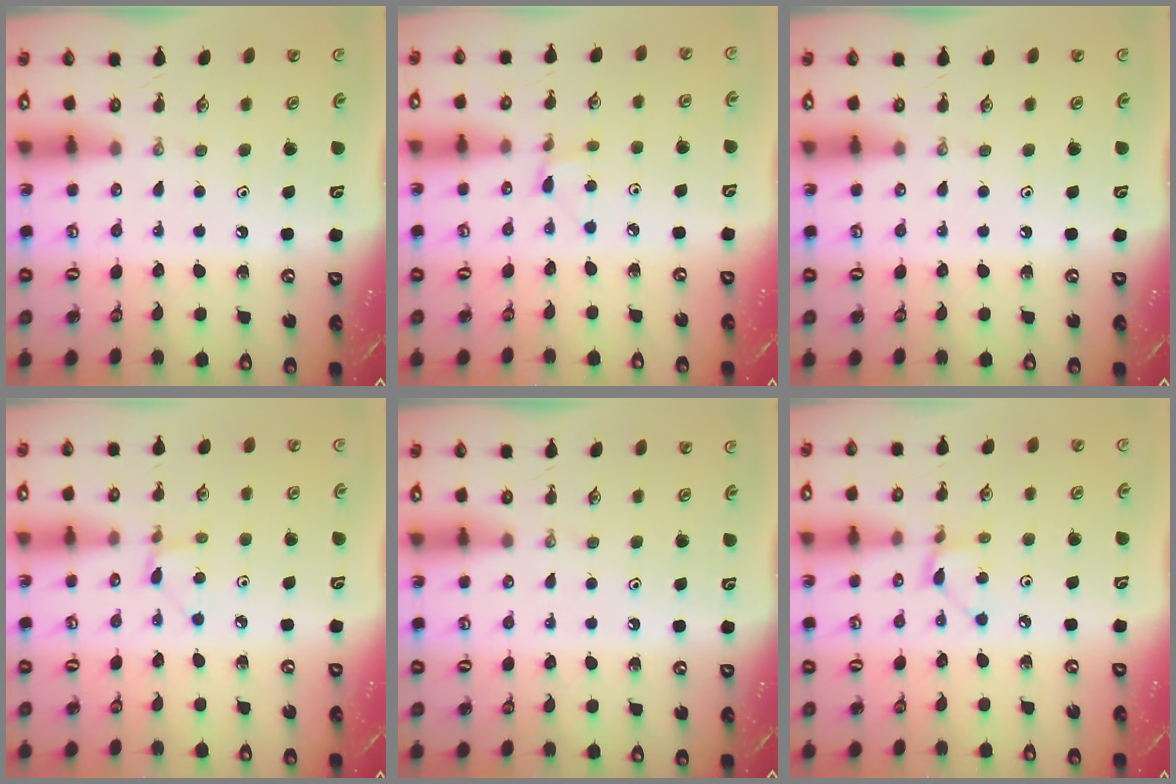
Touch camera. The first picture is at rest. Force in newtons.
{"total": 2.5, "press": 2.4, "slide": 0.3}
{"total": 0.0}
{"total": 2.6, "press": 2.6, "slide": 0.4}
{"total": 0.0}
{"total": 2.0, "press": 2.0, "slide": 0.1}